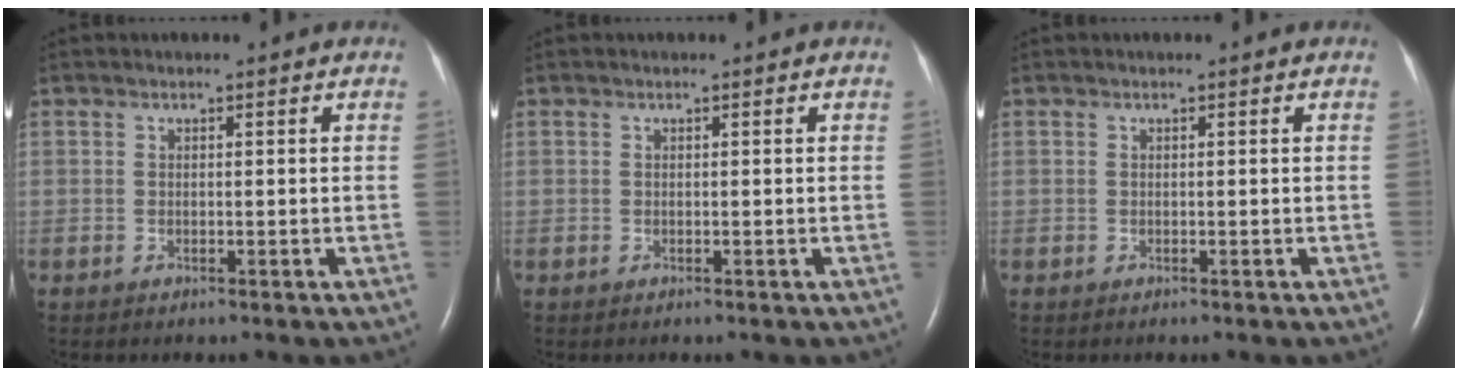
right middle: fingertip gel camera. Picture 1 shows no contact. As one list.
[{"total": 0.0}, {"total": 0.0}]